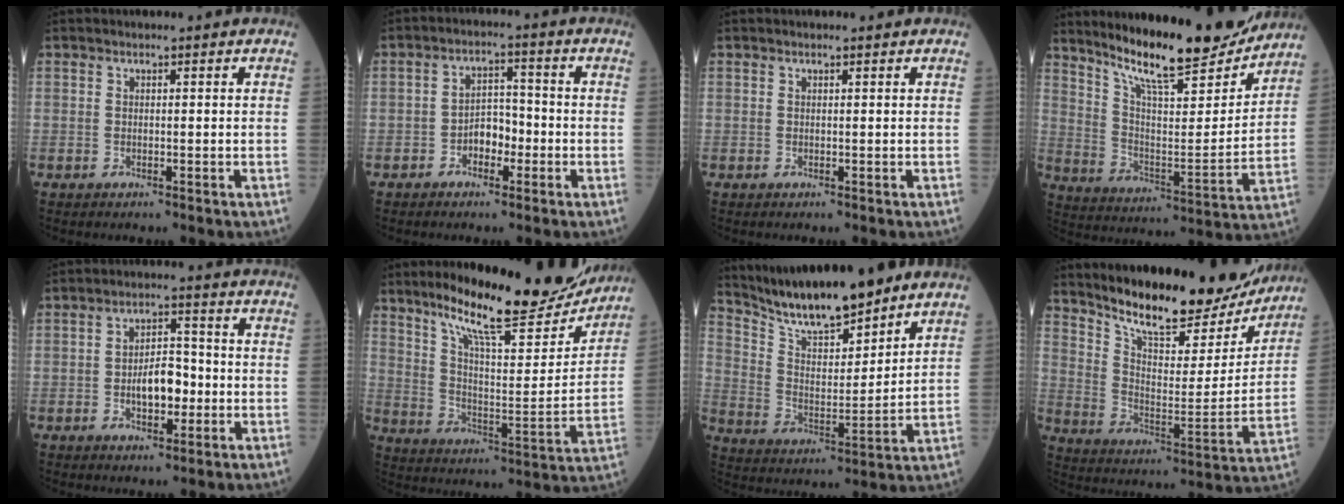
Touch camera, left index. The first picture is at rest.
{"total": 4.3, "force": [-1.8, 2.5, 3.0], "torque": [-0.049, 0.012, -0.037]}
{"total": 0.0}
{"total": 19.0, "force": [16.6, 2.0, 8.9], "torque": [-0.146, -0.027, 0.262]}
{"total": 6.2, "force": [-1.4, 3.1, 5.3], "torque": [-0.093, 0.012, -0.021]}
{"total": 21.2, "force": [17.8, 2.9, 11.1], "torque": [-0.173, -0.024, 0.266]}
{"total": 15.1, "force": [13.0, 2.3, 7.4], "torque": [-0.132, 0.001, 0.234]}
{"total": 20.4, "force": [18.0, 5.2, 8.0], "torque": [-0.127, -0.024, 0.268]}